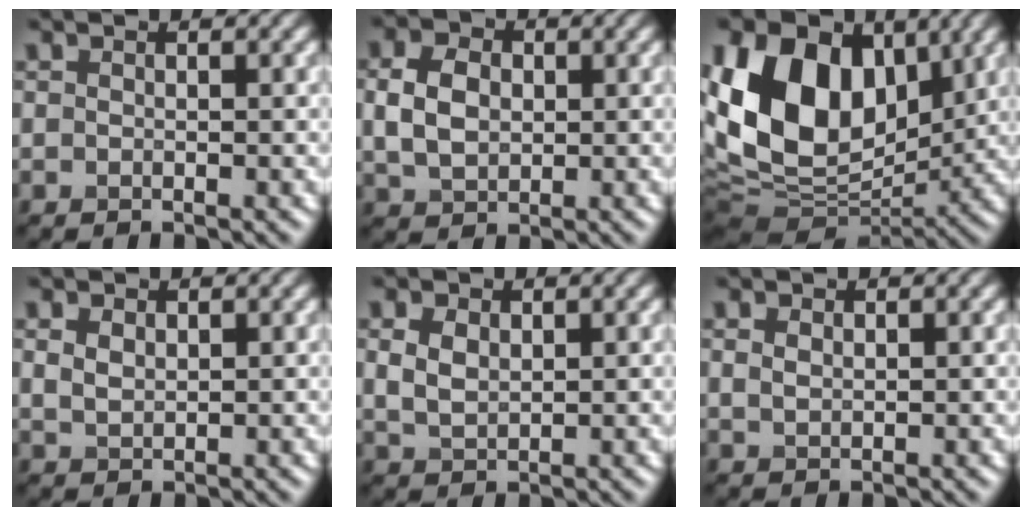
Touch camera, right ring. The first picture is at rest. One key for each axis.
{"total": 4.4, "fx": 0.5, "fy": 3.3, "fz": 2.8, "tx": -0.066, "ty": 0.003, "tz": 0.006}
{"total": 15.0, "fx": 3.2, "fy": 10.2, "fz": 10.5, "tx": -0.219, "ty": 0.016, "tz": 0.048}
{"total": 1.5, "fx": 0.7, "fy": 1.1, "fz": 0.9, "tx": -0.020, "ty": 0.000, "tz": 0.016}
{"total": 2.4, "fx": 0.8, "fy": 1.7, "fz": 1.6, "tx": -0.036, "ty": 0.000, "tz": 0.018}
{"total": 1.1, "fx": 0.5, "fy": 0.8, "fz": 0.6, "tx": -0.015, "ty": -0.001, "tz": 0.012}